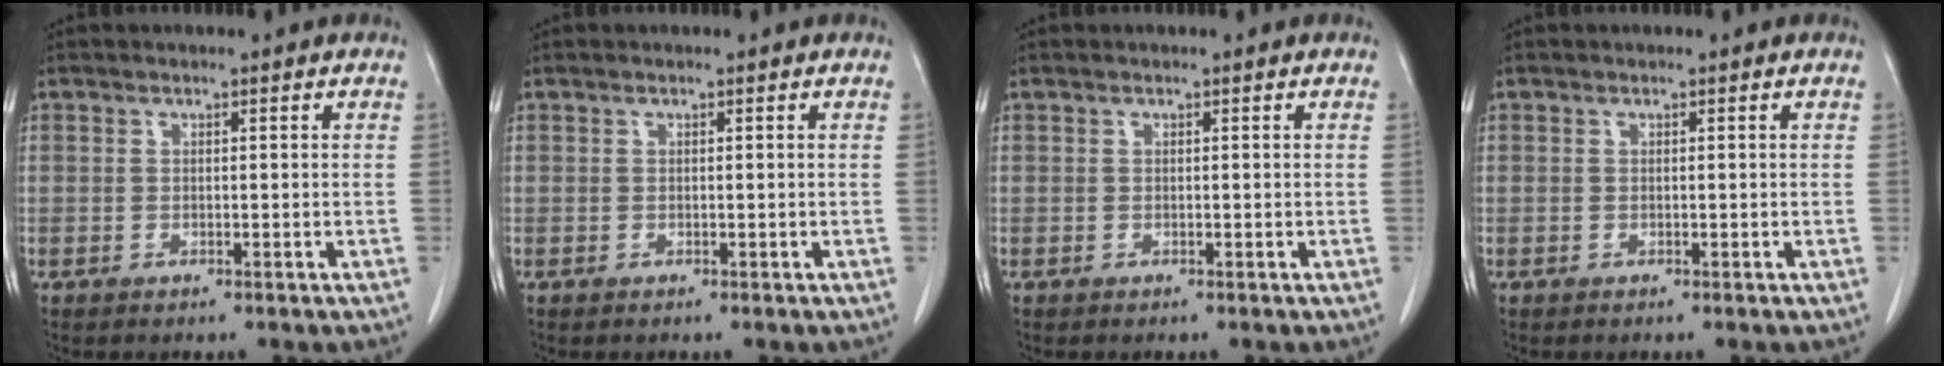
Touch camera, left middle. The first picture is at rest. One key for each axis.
{"total": 0.0}
{"total": 0.0}
{"total": 0.0}